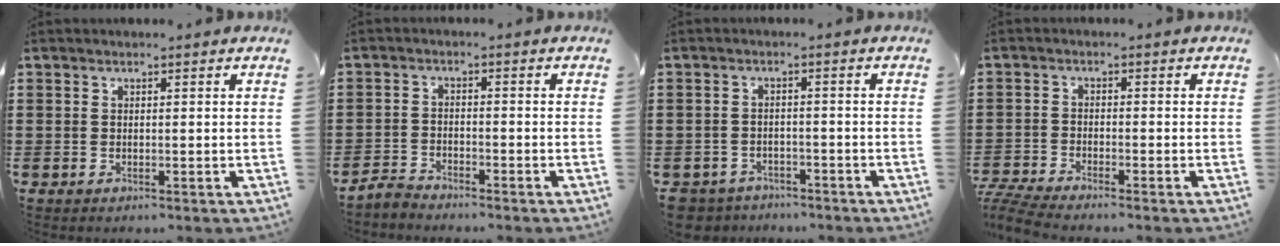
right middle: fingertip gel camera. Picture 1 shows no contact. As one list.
[{"total": 3.0, "force": [-3.0, 0.5, 0.1], "torque": [-0.015, 0.002, -0.065]}, {"total": 3.4, "force": [-3.3, 0.9, -0.2], "torque": [-0.012, -0.003, -0.075]}, {"total": 4.1, "force": [-3.9, 0.2, 1.2], "torque": [-0.049, -0.013, -0.087]}]